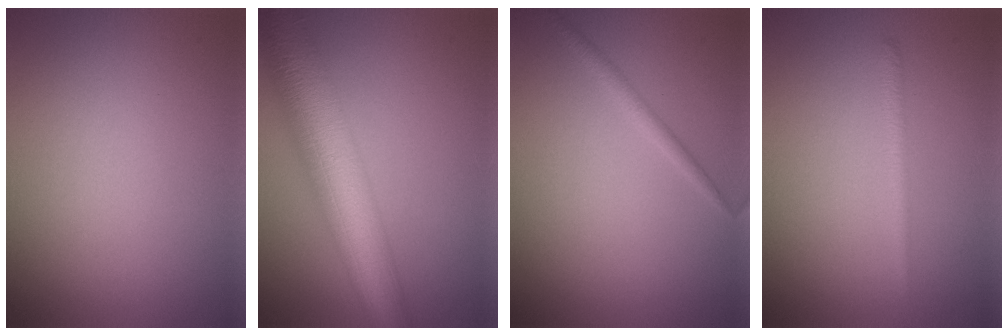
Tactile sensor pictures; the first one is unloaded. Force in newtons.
{"total": 11.2, "press": 11.2, "slide": 0.5}
{"total": 1.3, "press": 1.3, "slide": 0.0}
{"total": 1.3, "press": 1.3, "slide": 0.0}